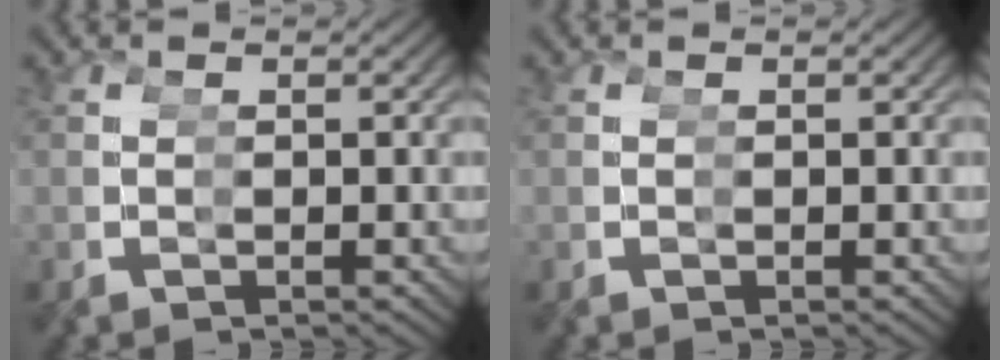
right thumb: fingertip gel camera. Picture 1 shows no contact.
{"total": 0.0}